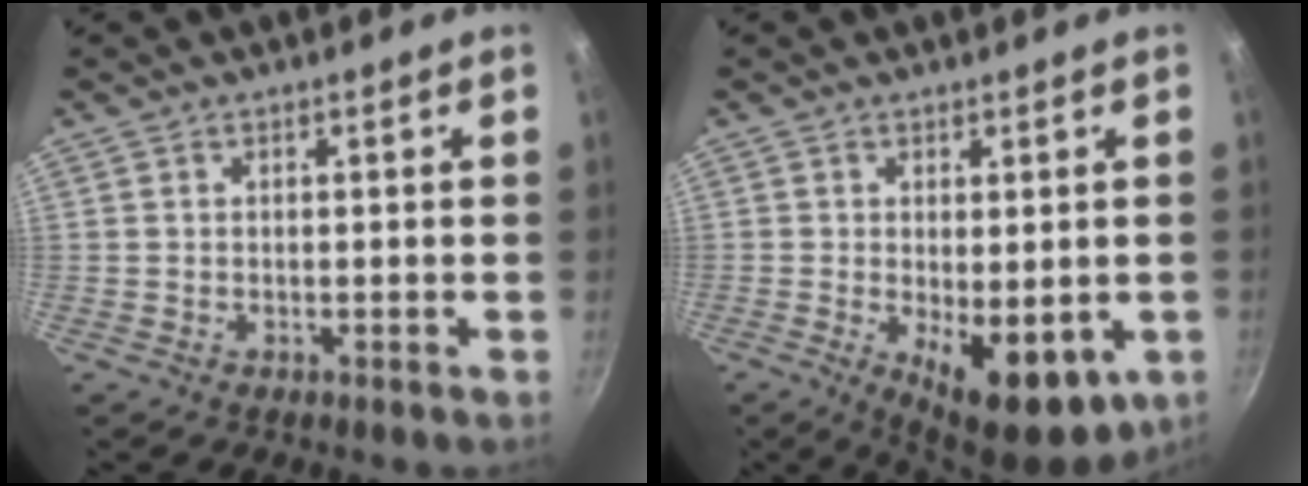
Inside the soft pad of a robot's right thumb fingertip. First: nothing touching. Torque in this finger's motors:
{"motor_torque": [-0.19, 0.90, -0.02, -0.18, 0.29]}